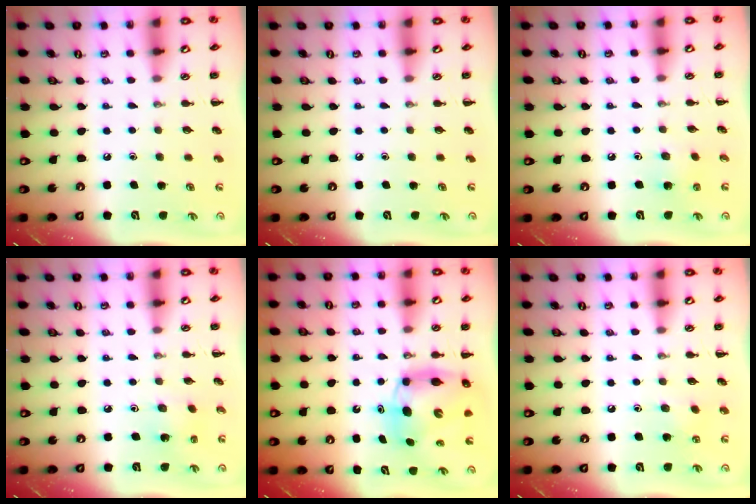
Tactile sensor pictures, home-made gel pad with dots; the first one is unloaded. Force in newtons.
{"total": 0.0}
{"total": 3.7, "press": 3.5, "slide": 1.0}
{"total": 1.6, "press": 1.4, "slide": 0.6}
{"total": 7.8, "press": 7.3, "slide": 2.6}
{"total": 6.8, "press": 6.7, "slide": 0.9}